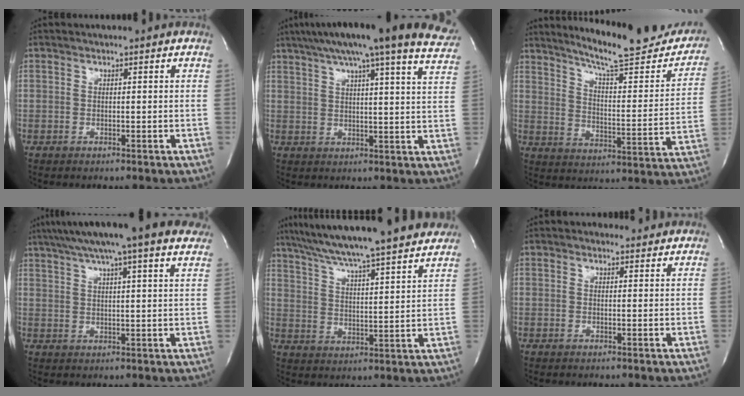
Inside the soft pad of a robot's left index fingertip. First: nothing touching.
{"total": 26.1, "force": [21.8, 1.3, 14.3], "torque": [-0.217, -0.014, 0.266]}
{"total": 22.0, "force": [19.5, 2.8, 9.8], "torque": [-0.136, -0.049, 0.254]}
{"total": 19.2, "force": [15.2, 1.4, 11.6], "torque": [-0.189, 0.047, 0.199]}
{"total": 22.8, "force": [20.2, 0.4, 10.4], "torque": [-0.174, 0.001, 0.286]}
{"total": 2.2, "force": [2.0, 0.9, 0.0], "torque": [-0.006, 0.003, 0.020]}